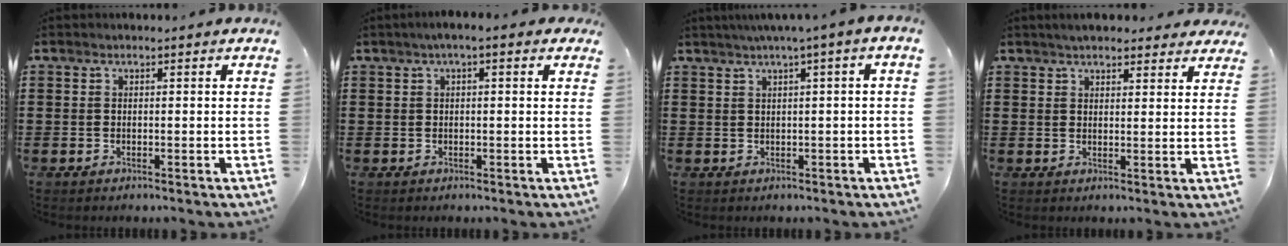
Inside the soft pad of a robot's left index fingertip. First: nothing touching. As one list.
[{"total": 1.8, "force": [0.5, 0.3, 1.7], "torque": [-0.033, 0.004, 0.008]}, {"total": 1.9, "force": [0.2, -0.4, 1.9], "torque": [-0.032, -0.005, 0.002]}, {"total": 3.8, "force": [3.5, 0.9, 1.2], "torque": [-0.032, -0.002, 0.065]}]